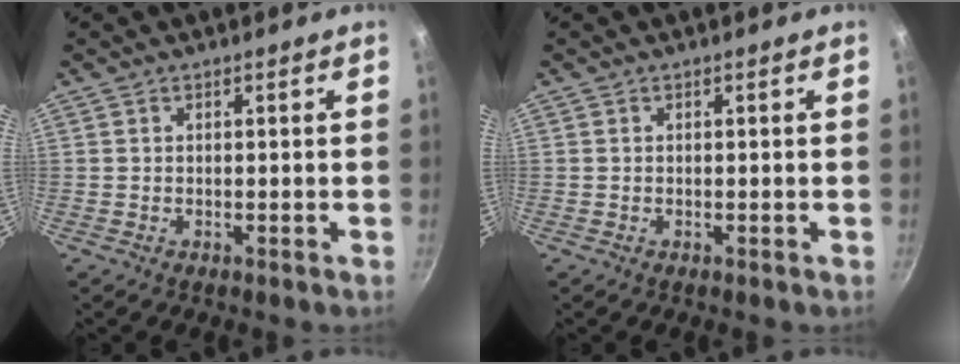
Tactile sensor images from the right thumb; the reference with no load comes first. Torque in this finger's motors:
{"motor_torque": [-0.09, 0.25, 0.29, 0.01, -0.02]}